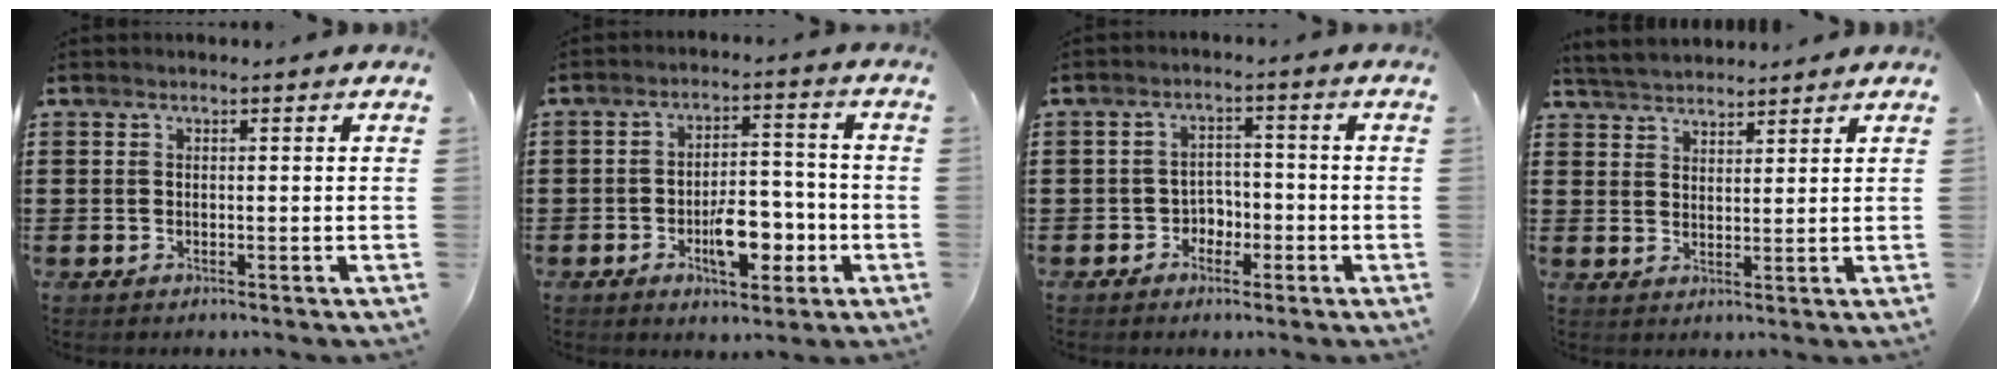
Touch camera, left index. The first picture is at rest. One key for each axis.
{"total": 8.0, "fx": -2.7, "fy": 3.9, "fz": 6.4, "tx": -0.103, "ty": 0.008, "tz": -0.047}
{"total": 3.0, "fx": -2.0, "fy": 2.1, "fz": 0.9, "tx": -0.026, "ty": 0.007, "tz": -0.046}
{"total": 3.5, "fx": 3.4, "fy": 0.6, "fz": 0.1, "tx": -0.015, "ty": -0.006, "tz": 0.063}